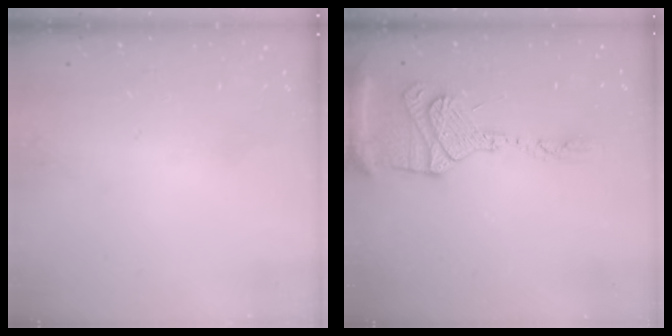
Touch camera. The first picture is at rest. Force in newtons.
{"total": 14.7, "press": 14.6, "slide": 1.8}